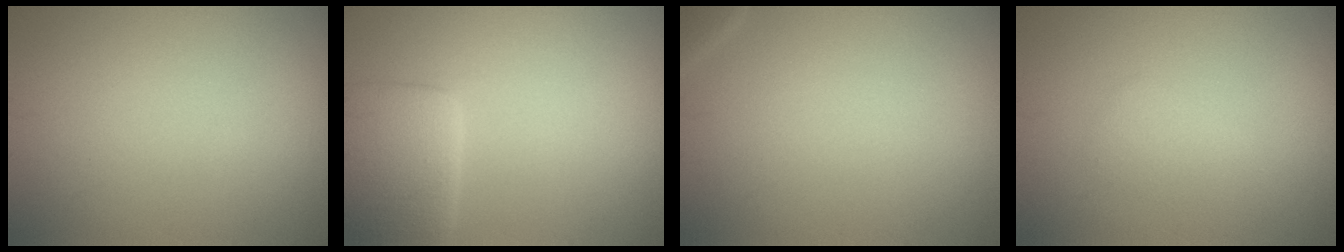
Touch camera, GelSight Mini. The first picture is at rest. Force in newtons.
{"total": 5.5, "press": 5.5, "slide": 0.5}
{"total": 1.1, "press": 1.1, "slide": 0.1}
{"total": 1.1, "press": 1.1, "slide": 0.1}